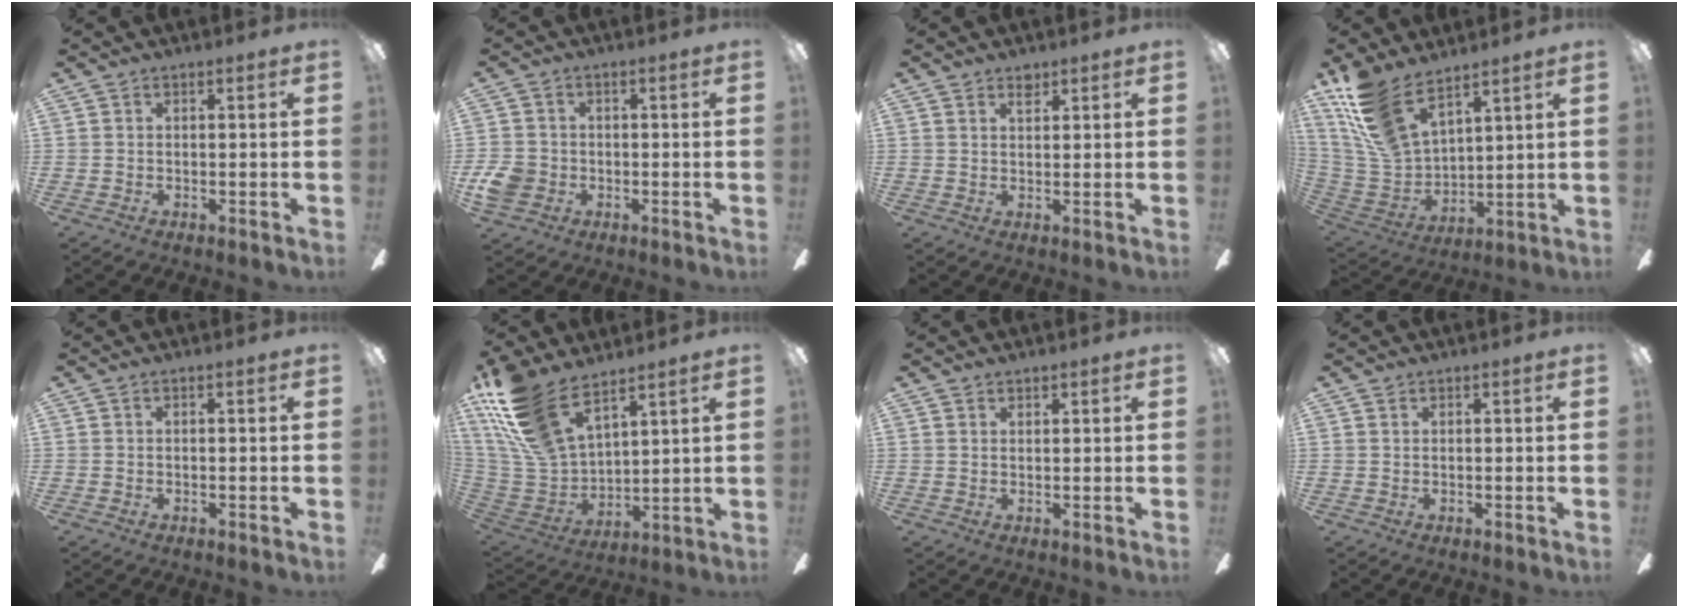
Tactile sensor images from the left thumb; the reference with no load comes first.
{"total": 5.9, "force": [-1.4, 5.1, 2.7], "torque": [-0.065, 0.008, -0.026]}
{"total": 2.3, "force": [1.9, 1.1, 0.7], "torque": [0.000, -0.008, 0.033]}
{"total": 15.8, "force": [11.7, 6.6, 8.2], "torque": [-0.216, -0.056, 0.220]}
{"total": 0.0}
{"total": 19.3, "force": [13.3, 8.7, 11.0], "torque": [-0.271, -0.065, 0.248]}
{"total": 1.4, "force": [1.3, 0.6, 0.0], "torque": [0.000, -0.001, 0.025]}
{"total": 0.6, "force": [0.5, 0.3, 0.2], "torque": [-0.003, 0.002, 0.010]}